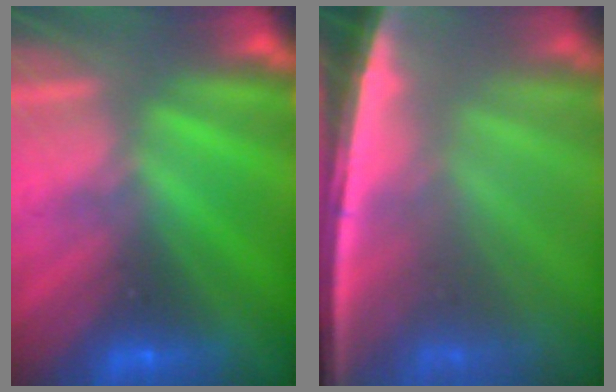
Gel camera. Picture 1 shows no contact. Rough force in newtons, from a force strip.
{"total": 7.0}